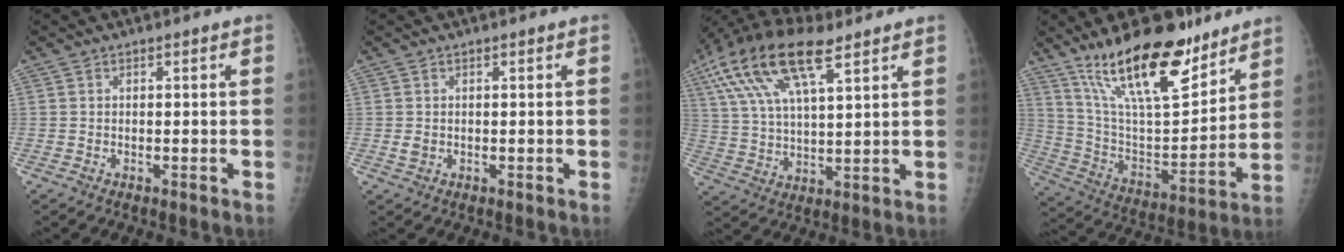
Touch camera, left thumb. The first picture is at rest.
{"total": 1.3, "force": [0.0, 1.0, 0.7], "torque": [-0.011, -0.001, 0.003]}
{"total": 17.8, "force": [9.5, 6.8, 13.5], "torque": [-0.261, 0.000, 0.177]}
{"total": 22.9, "force": [15.8, 7.9, 14.5], "torque": [-0.204, -0.078, 0.278]}